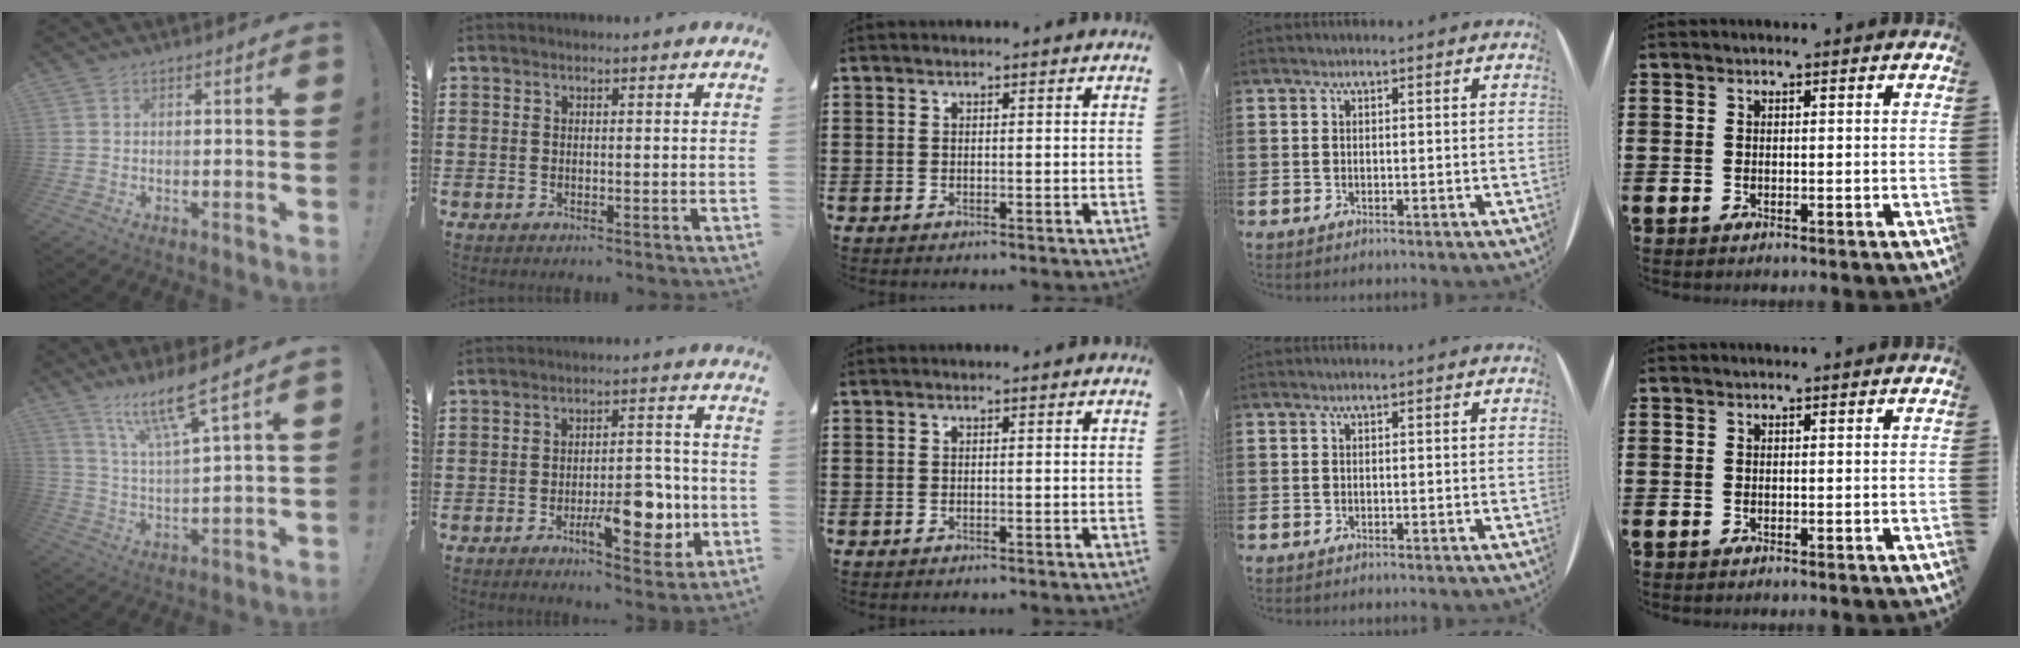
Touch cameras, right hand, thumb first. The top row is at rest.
{"thumb": {"total": 11.8, "force": [8.7, 1.0, 8.0], "torque": [-0.143, -0.045, 0.139]}, "index": {"total": 9.9, "force": [-3.2, 4.1, 8.4], "torque": [-0.110, -0.001, -0.048]}}